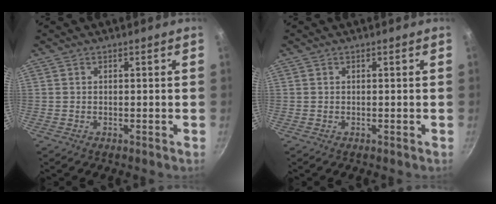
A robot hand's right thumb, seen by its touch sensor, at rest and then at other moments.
{"total": 0.0}